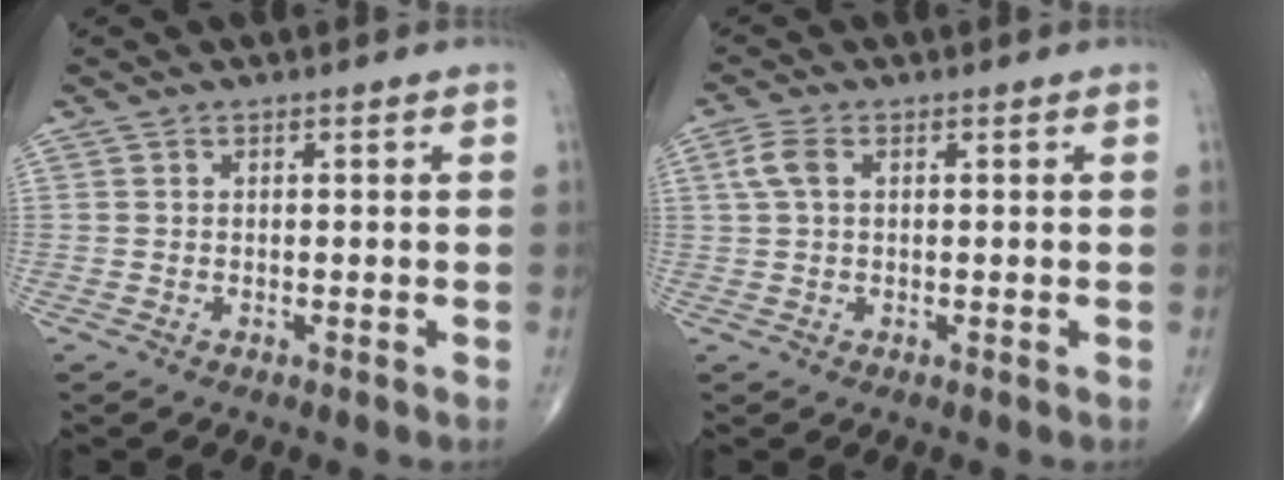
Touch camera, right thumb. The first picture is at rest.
{"total": 3.4, "force": [0.8, 1.9, 2.7], "torque": [-0.073, 0.013, 0.015]}